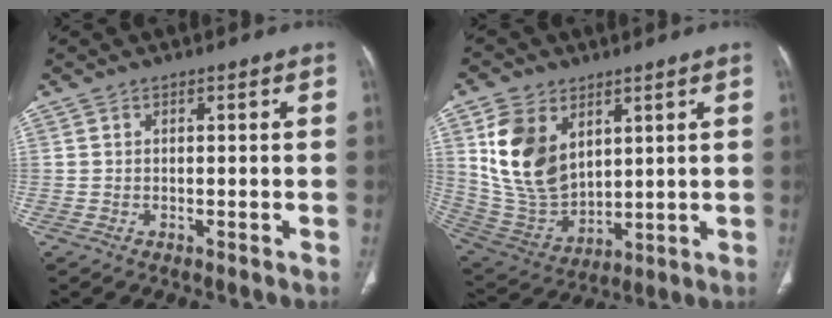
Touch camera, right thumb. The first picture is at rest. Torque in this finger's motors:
{"motor_torque": [0.64, 2.46, -0.02, 0.34, 0.28]}